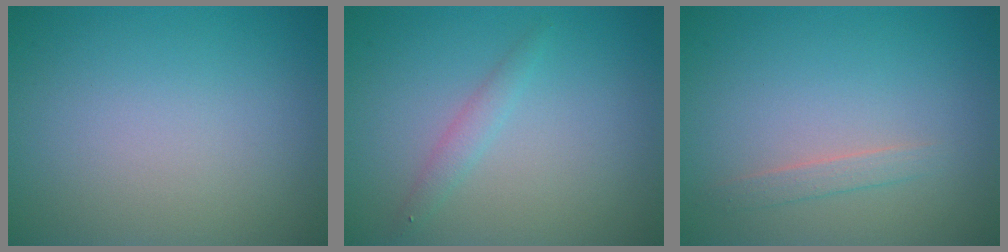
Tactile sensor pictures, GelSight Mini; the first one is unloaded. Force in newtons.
{"total": 1.3, "press": 1.3, "slide": 0.0}
{"total": 1.2, "press": 1.2, "slide": 0.1}